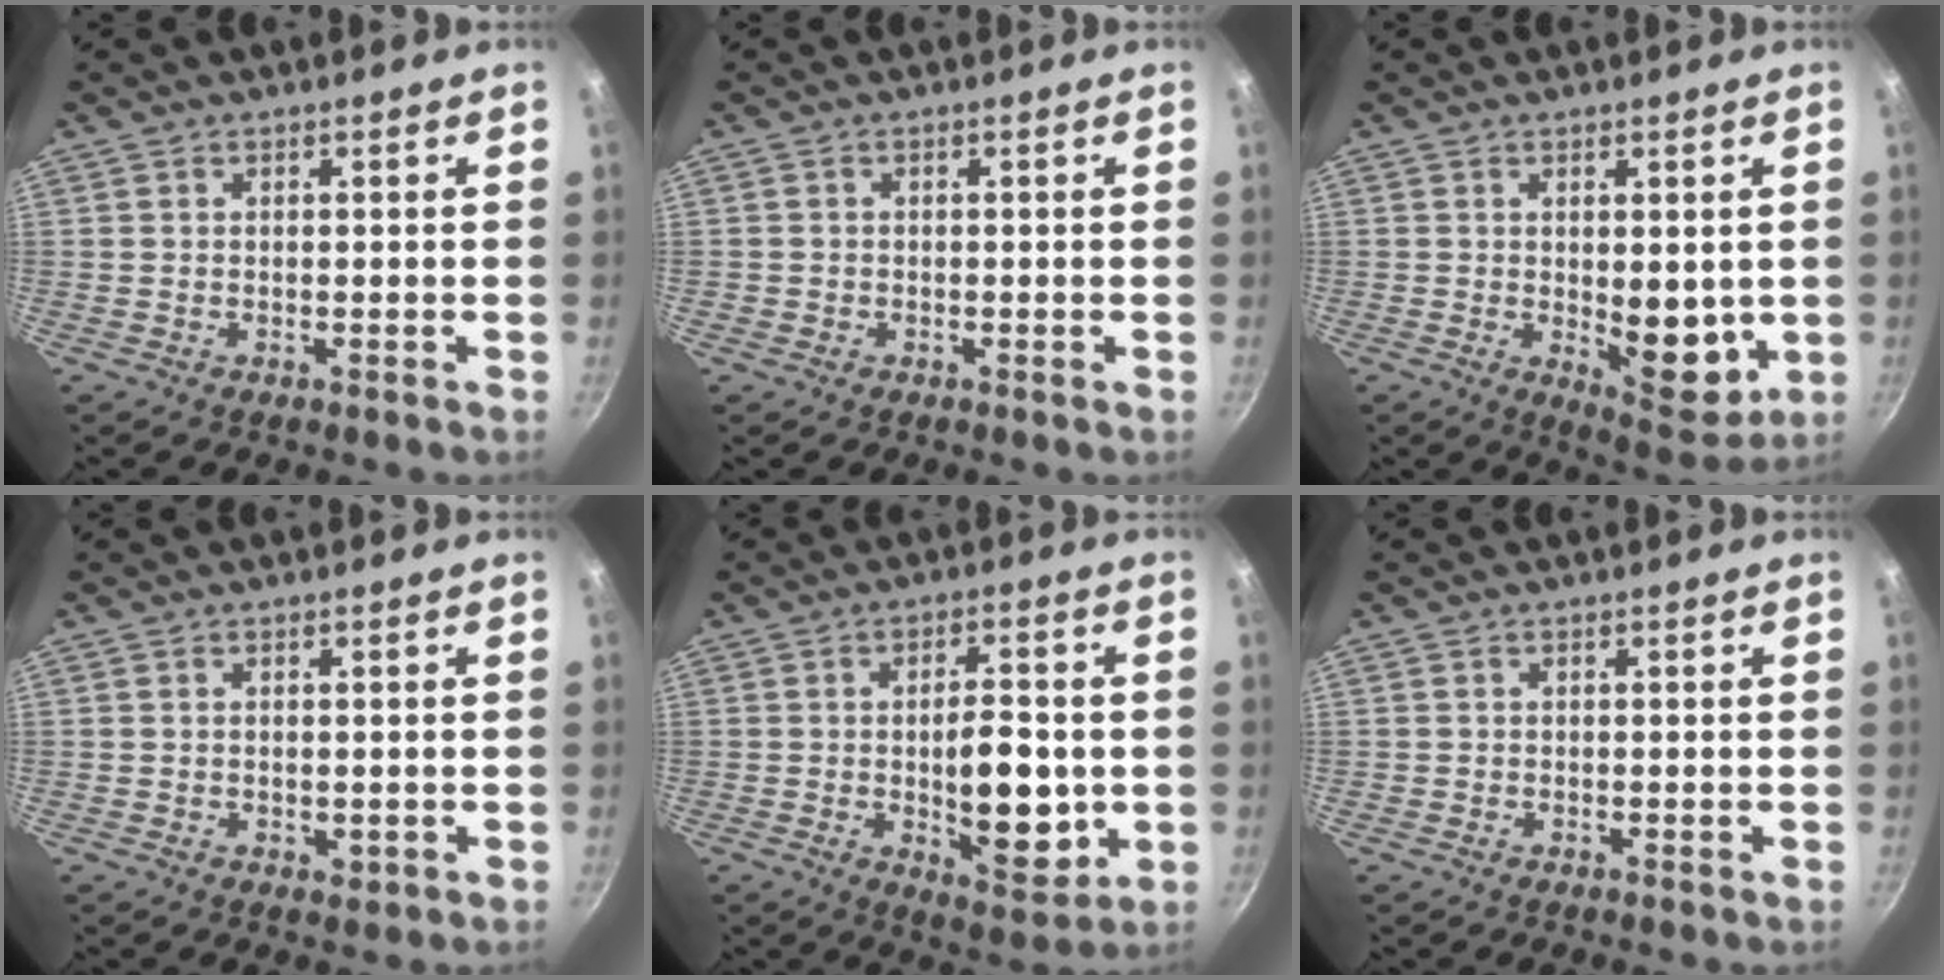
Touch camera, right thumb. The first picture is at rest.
{"total": 0.8, "force": [-0.2, 0.7, 0.1], "torque": [-0.001, 0.001, -0.004]}
{"total": 10.2, "force": [-0.3, 5.0, 8.9], "torque": [-0.090, -0.028, 0.008]}
{"total": 1.4, "force": [-0.1, 0.9, 1.1], "torque": [-0.014, -0.003, 0.001]}
{"total": 13.0, "force": [-1.3, 6.1, 11.4], "torque": [-0.142, -0.012, -0.012]}
{"total": 0.0}